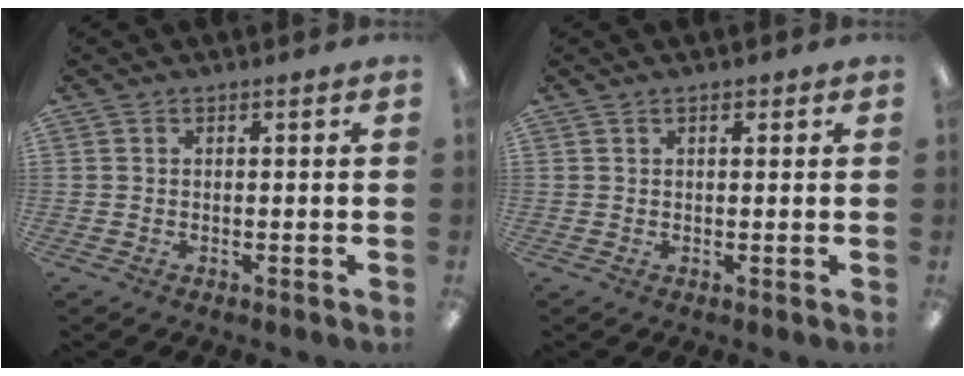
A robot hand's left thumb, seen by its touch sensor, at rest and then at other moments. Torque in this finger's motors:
{"motor_torque": [-0.16, 0.01, -0.32, -0.24, 0.03]}